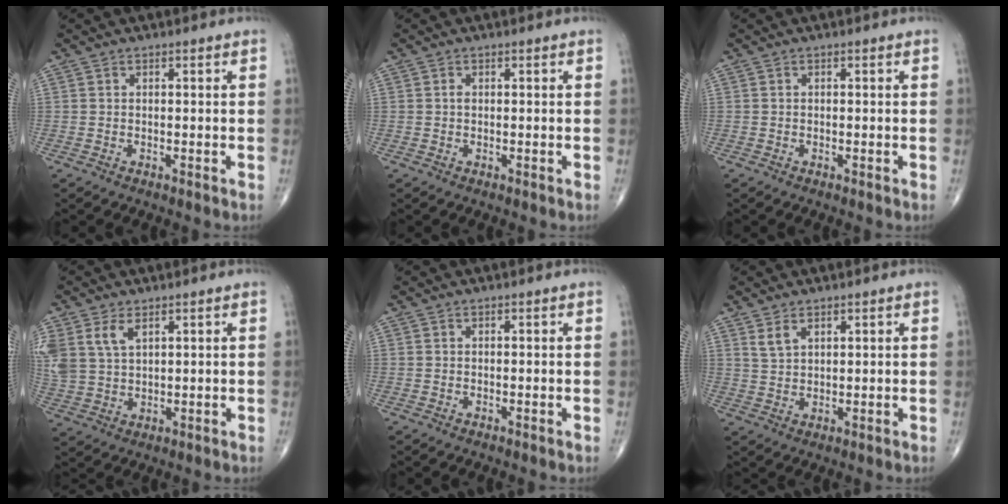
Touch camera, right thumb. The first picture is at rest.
{"total": 0.6, "force": [0.0, 0.4, 0.4], "torque": [-0.006, 0.001, -0.002]}
{"total": 0.0}
{"total": 8.3, "force": [3.9, 4.9, 5.4], "torque": [-0.122, -0.003, 0.090]}
{"total": 0.0}
{"total": 3.2, "force": [2.0, 1.6, 1.9], "torque": [-0.034, -0.010, 0.046]}